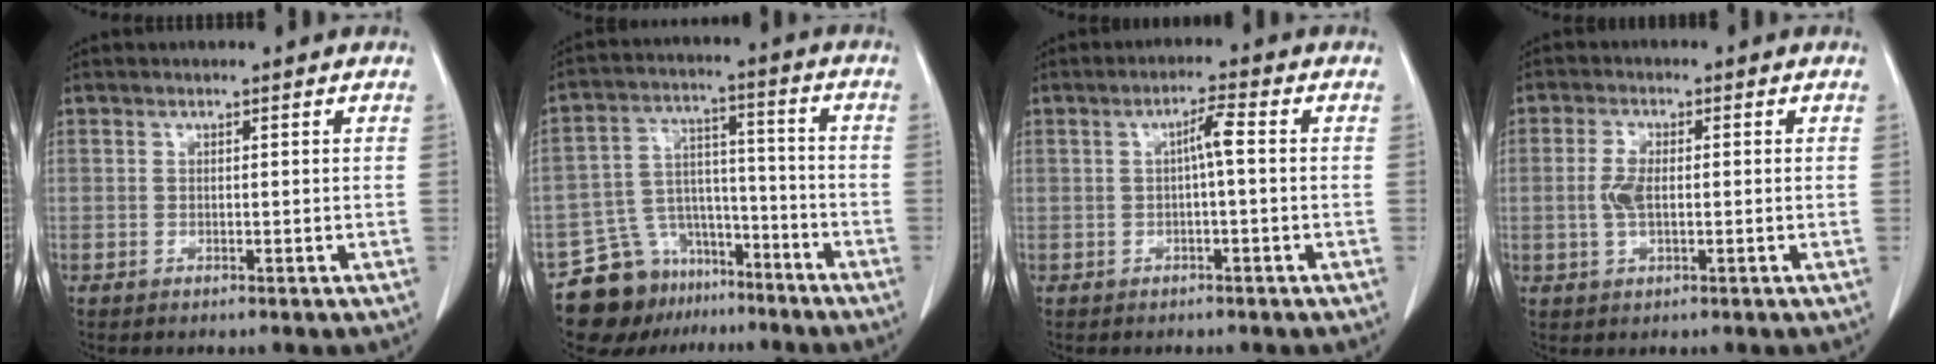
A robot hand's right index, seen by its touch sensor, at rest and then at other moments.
{"total": 12.3, "force": [-9.5, 7.1, 3.0], "torque": [-0.051, 0.051, -0.154]}
{"total": 3.0, "force": [0.1, 0.2, 3.0], "torque": [-0.052, 0.008, 0.002]}
{"total": 3.5, "force": [0.0, 1.4, 3.2], "torque": [-0.077, 0.003, 0.001]}